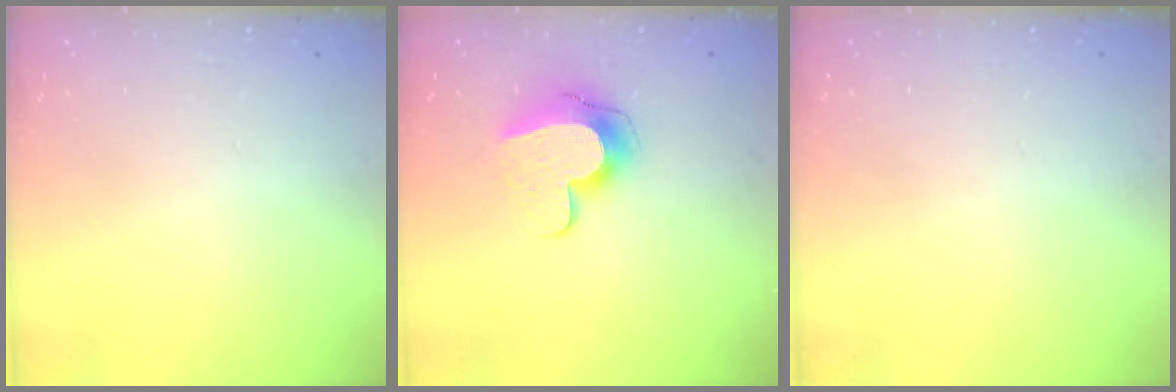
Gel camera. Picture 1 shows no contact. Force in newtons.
{"total": 10.9, "press": 10.9, "slide": 1.1}
{"total": 0.0}